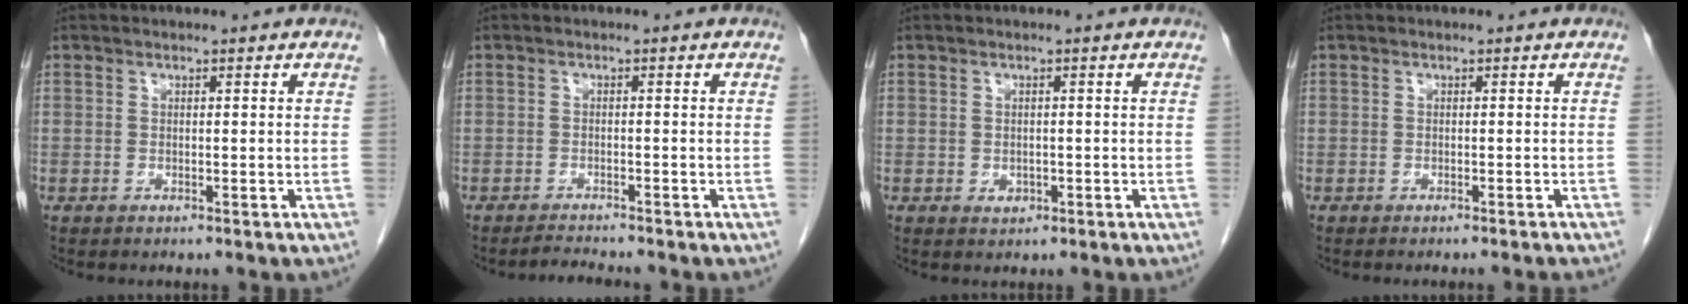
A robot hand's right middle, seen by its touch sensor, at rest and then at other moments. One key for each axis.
{"total": 2.0, "fx": -1.9, "fy": -0.5, "fz": 0.2, "tx": -0.014, "ty": -0.014, "tz": -0.032}
{"total": 1.2, "fx": -0.3, "fy": 1.0, "fz": 0.7, "tx": -0.012, "ty": 0.001, "tz": 0.000}
{"total": 3.4, "fx": -3.1, "fy": -0.3, "fz": 1.3, "tx": -0.017, "ty": -0.003, "tz": -0.036}